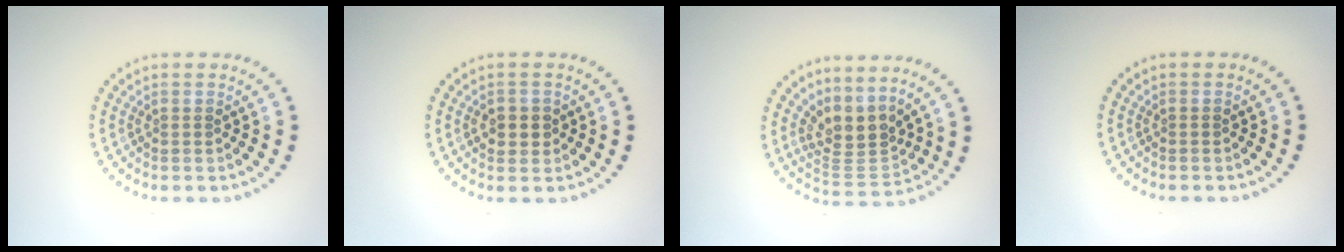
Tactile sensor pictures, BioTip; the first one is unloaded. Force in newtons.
{"total": 2.0, "press": 1.9, "slide": 0.5}
{"total": 3.6, "press": 2.6, "slide": 2.5}
{"total": 0.0}